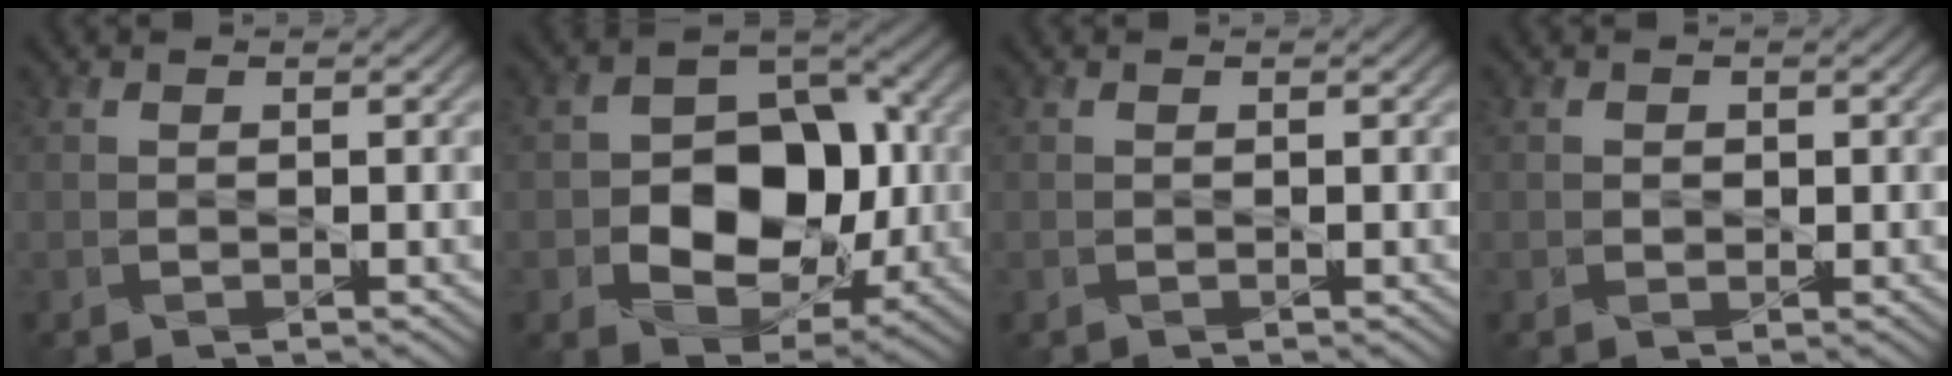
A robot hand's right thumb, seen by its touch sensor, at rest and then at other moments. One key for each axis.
{"total": 12.2, "fx": -2.1, "fy": 8.8, "fz": 8.1, "tx": -0.119, "ty": -0.001, "tz": -0.043}
{"total": 0.0}
{"total": 0.9, "fx": 0.1, "fy": 0.9, "fz": 0.3, "tx": -0.009, "ty": -0.005, "tz": 0.003}